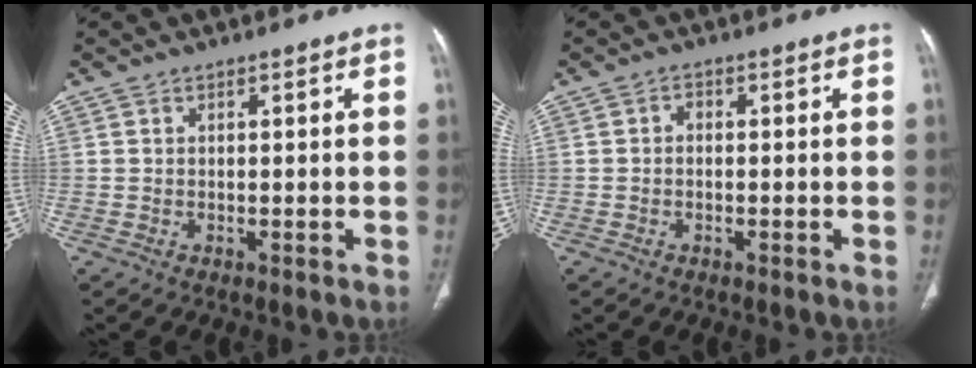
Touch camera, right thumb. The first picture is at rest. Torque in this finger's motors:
{"motor_torque": [1.34, 2.13, 0.52, -0.37, -0.04]}